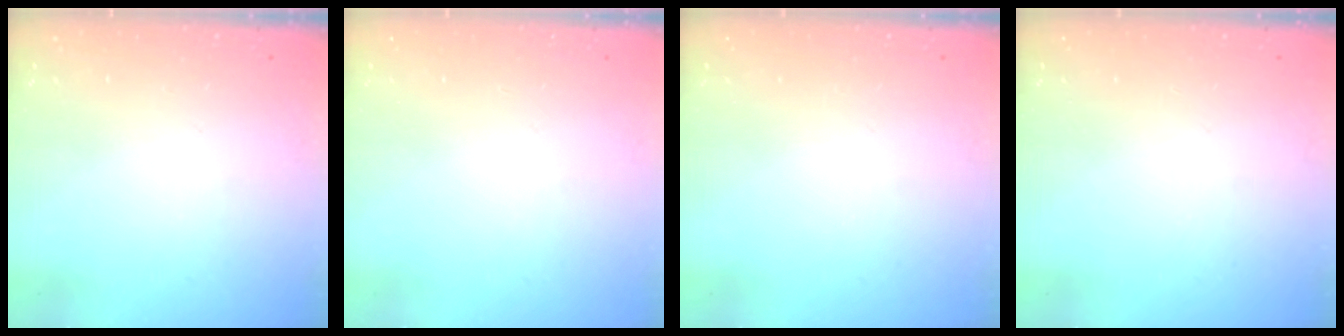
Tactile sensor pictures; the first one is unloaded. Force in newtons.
{"total": 0.0}
{"total": 0.0}
{"total": 0.0}